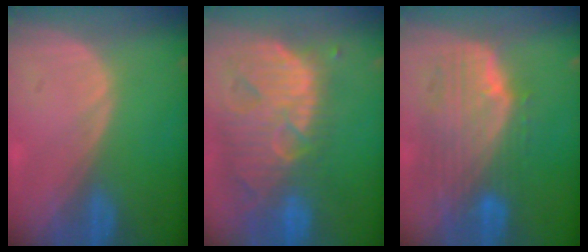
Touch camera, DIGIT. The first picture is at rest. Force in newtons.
{"total": 13.7, "press": 11.6, "slide": 7.3}
{"total": 9.9, "press": 8.8, "slide": 4.5}